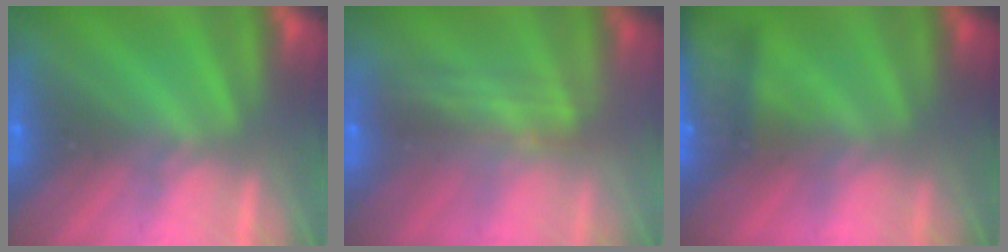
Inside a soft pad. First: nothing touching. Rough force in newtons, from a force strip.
{"total": 2.4}
{"total": 7.7}